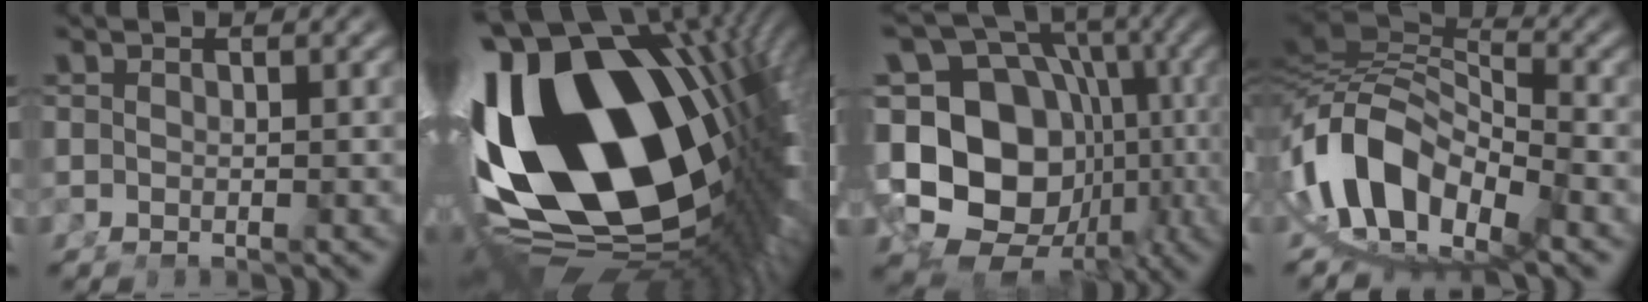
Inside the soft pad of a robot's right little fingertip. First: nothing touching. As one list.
[{"total": 42.0, "force": [-4.7, 25.1, 33.4], "torque": [-0.540, -0.078, -0.027]}, {"total": 22.9, "force": [-3.4, 18.9, 12.6], "torque": [-0.253, -0.085, -0.034]}, {"total": 15.4, "force": [-1.5, 11.1, 10.5], "torque": [-0.229, -0.051, -0.014]}]